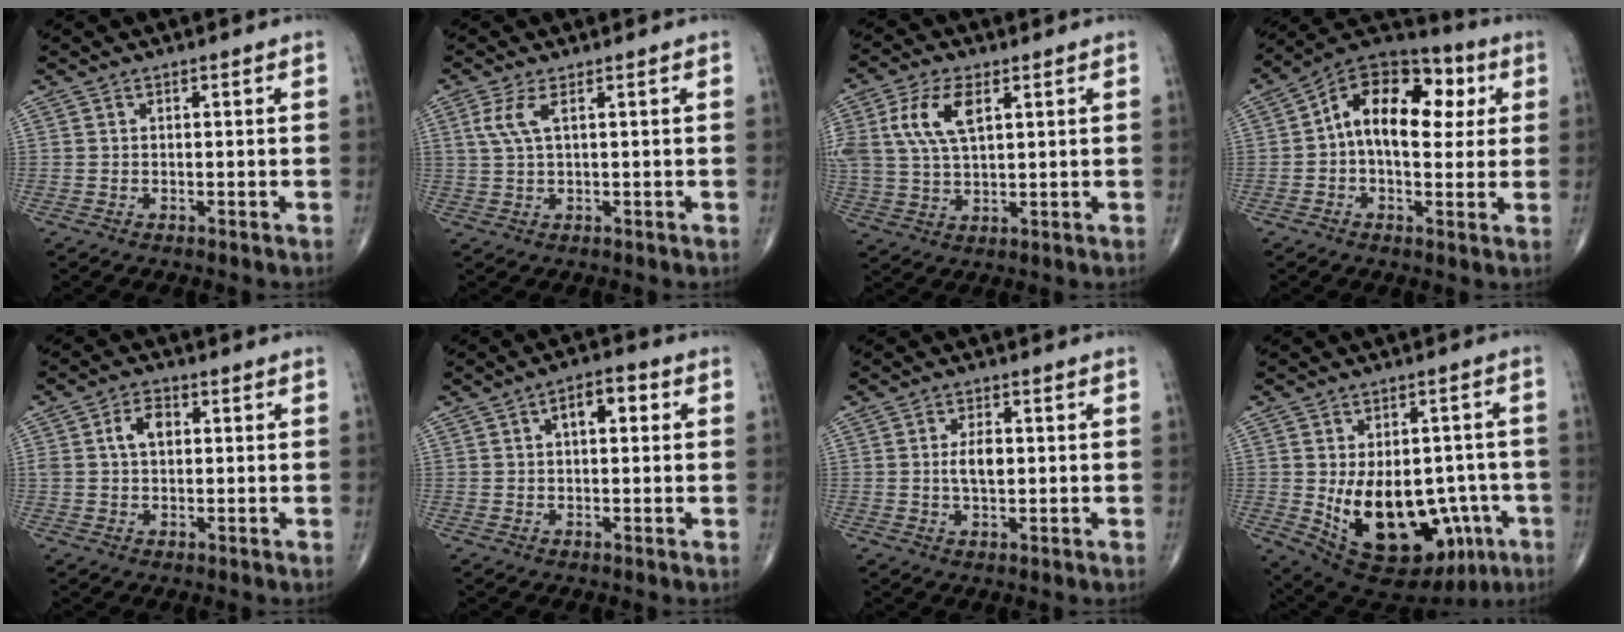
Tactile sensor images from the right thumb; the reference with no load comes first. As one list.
[{"total": 3.7, "force": [1.3, 0.8, 3.4], "torque": [-0.095, 0.006, 0.033]}, {"total": 10.1, "force": [3.5, 4.8, 8.2], "torque": [-0.181, 0.002, 0.071]}, {"total": 17.4, "force": [3.0, 10.5, 13.6], "torque": [-0.179, 0.030, 0.038]}, {"total": 4.5, "force": [1.0, 2.8, 3.4], "torque": [-0.061, 0.010, 0.017]}, {"total": 5.5, "force": [1.4, 2.7, 4.5], "torque": [-0.059, 0.014, 0.016]}, {"total": 4.1, "force": [0.3, 2.0, 3.6], "torque": [-0.065, -0.003, 0.005]}, {"total": 22.3, "force": [-6.0, 13.1, 17.0], "torque": [-0.236, 0.007, -0.053]}]